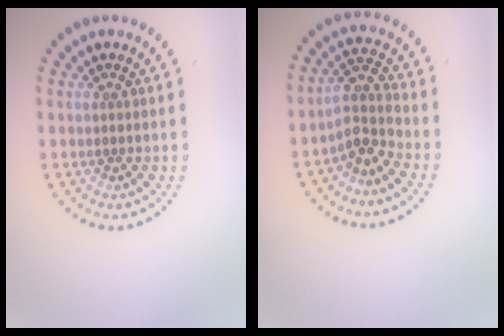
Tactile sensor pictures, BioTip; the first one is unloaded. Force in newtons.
{"total": 2.8, "press": 2.2, "slide": 1.8}